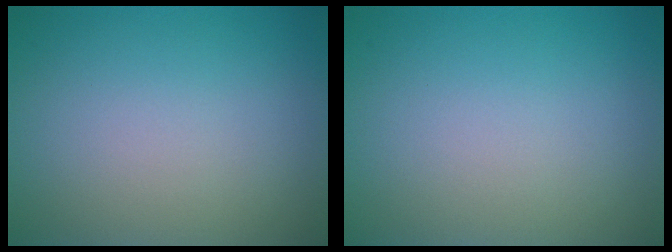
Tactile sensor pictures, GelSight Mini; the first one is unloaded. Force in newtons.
{"total": 0.0}